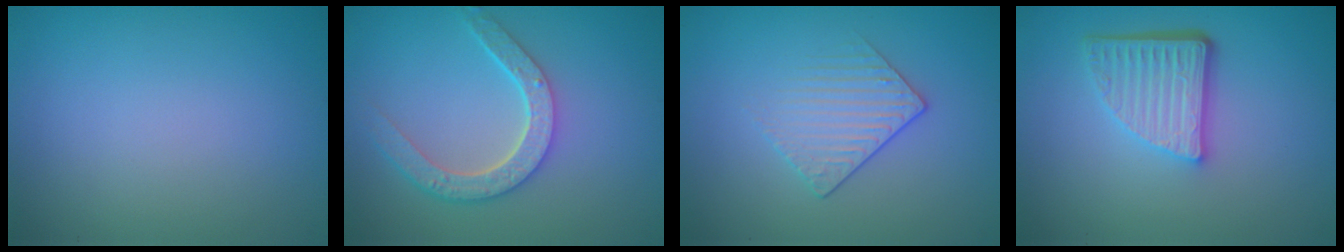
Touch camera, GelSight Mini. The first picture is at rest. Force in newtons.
{"total": 4.6, "press": 3.6, "slide": 2.8}
{"total": 1.9, "press": 1.6, "slide": 1.0}
{"total": 5.0, "press": 3.6, "slide": 3.6}